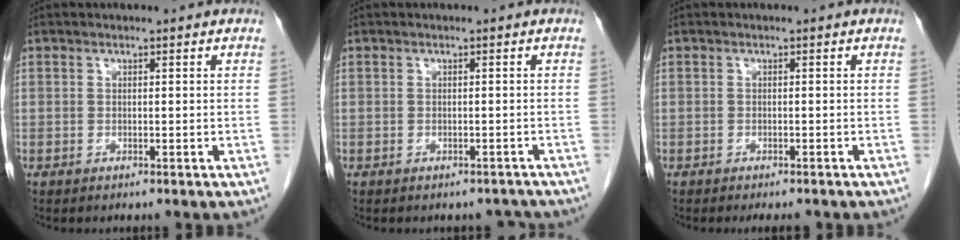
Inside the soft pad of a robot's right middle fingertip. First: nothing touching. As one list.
[{"total": 2.7, "force": [-2.4, 1.3, 0.1], "torque": [0.004, 0.006, -0.030]}, {"total": 2.7, "force": [-2.4, 0.9, 1.0], "torque": [-0.010, -0.005, -0.028]}]